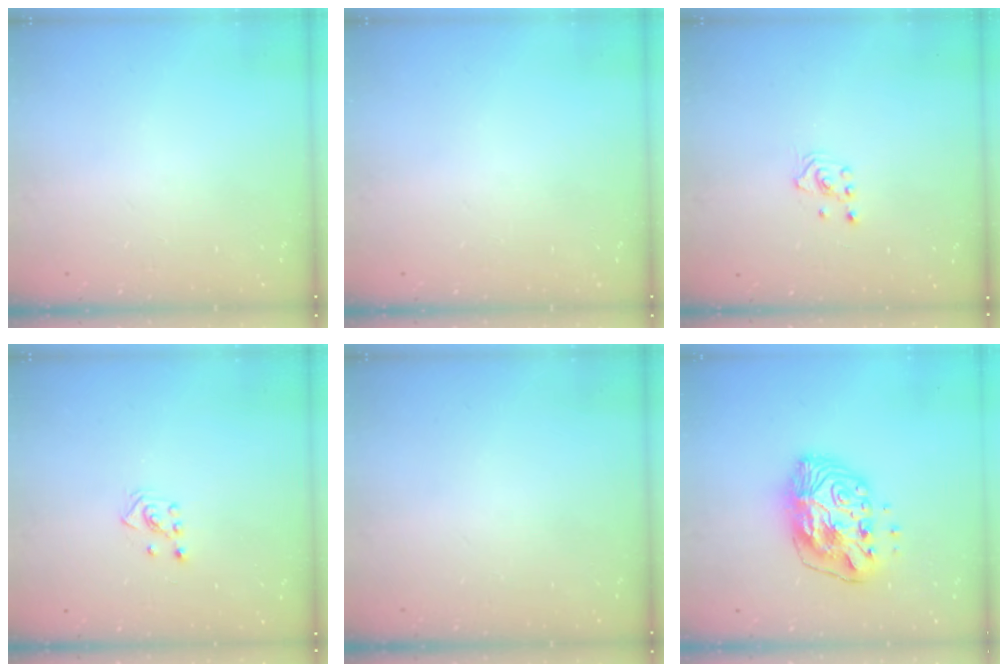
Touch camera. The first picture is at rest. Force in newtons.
{"total": 0.0}
{"total": 2.0, "press": 2.0, "slide": 0.3}
{"total": 2.3, "press": 2.2, "slide": 0.7}
{"total": 0.0}
{"total": 13.7, "press": 13.7, "slide": 1.0}